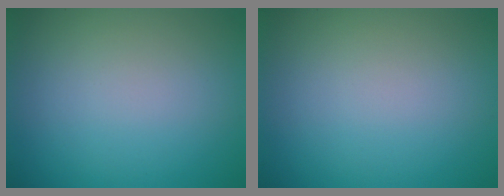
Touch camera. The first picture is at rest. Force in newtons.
{"total": 0.0}